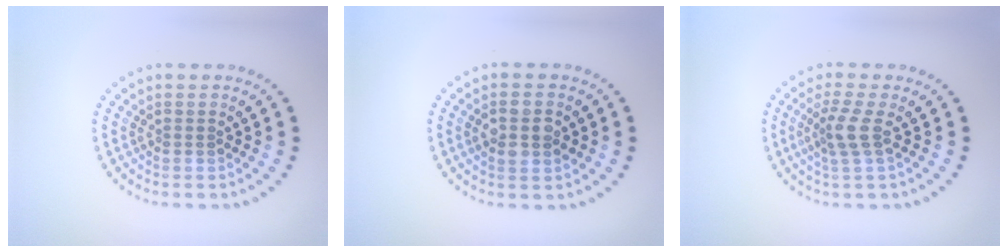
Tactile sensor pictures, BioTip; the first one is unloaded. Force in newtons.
{"total": 2.5, "press": 2.5, "slide": 0.2}
{"total": 2.5, "press": 1.8, "slide": 1.7}